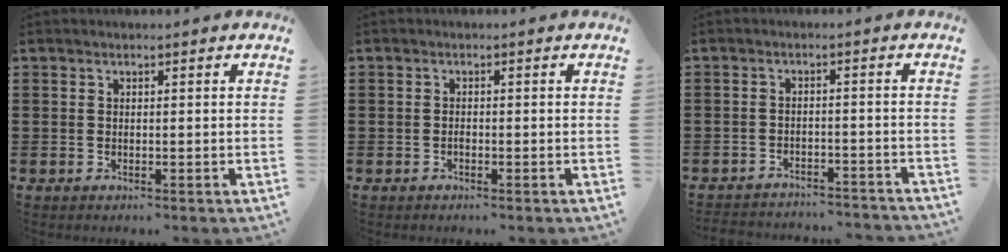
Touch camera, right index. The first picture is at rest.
{"total": 0.6, "force": [-0.3, 0.4, 0.4], "torque": [-0.010, -0.003, -0.006]}
{"total": 2.9, "force": [-2.9, 0.2, 0.2], "torque": [-0.009, 0.000, -0.061]}